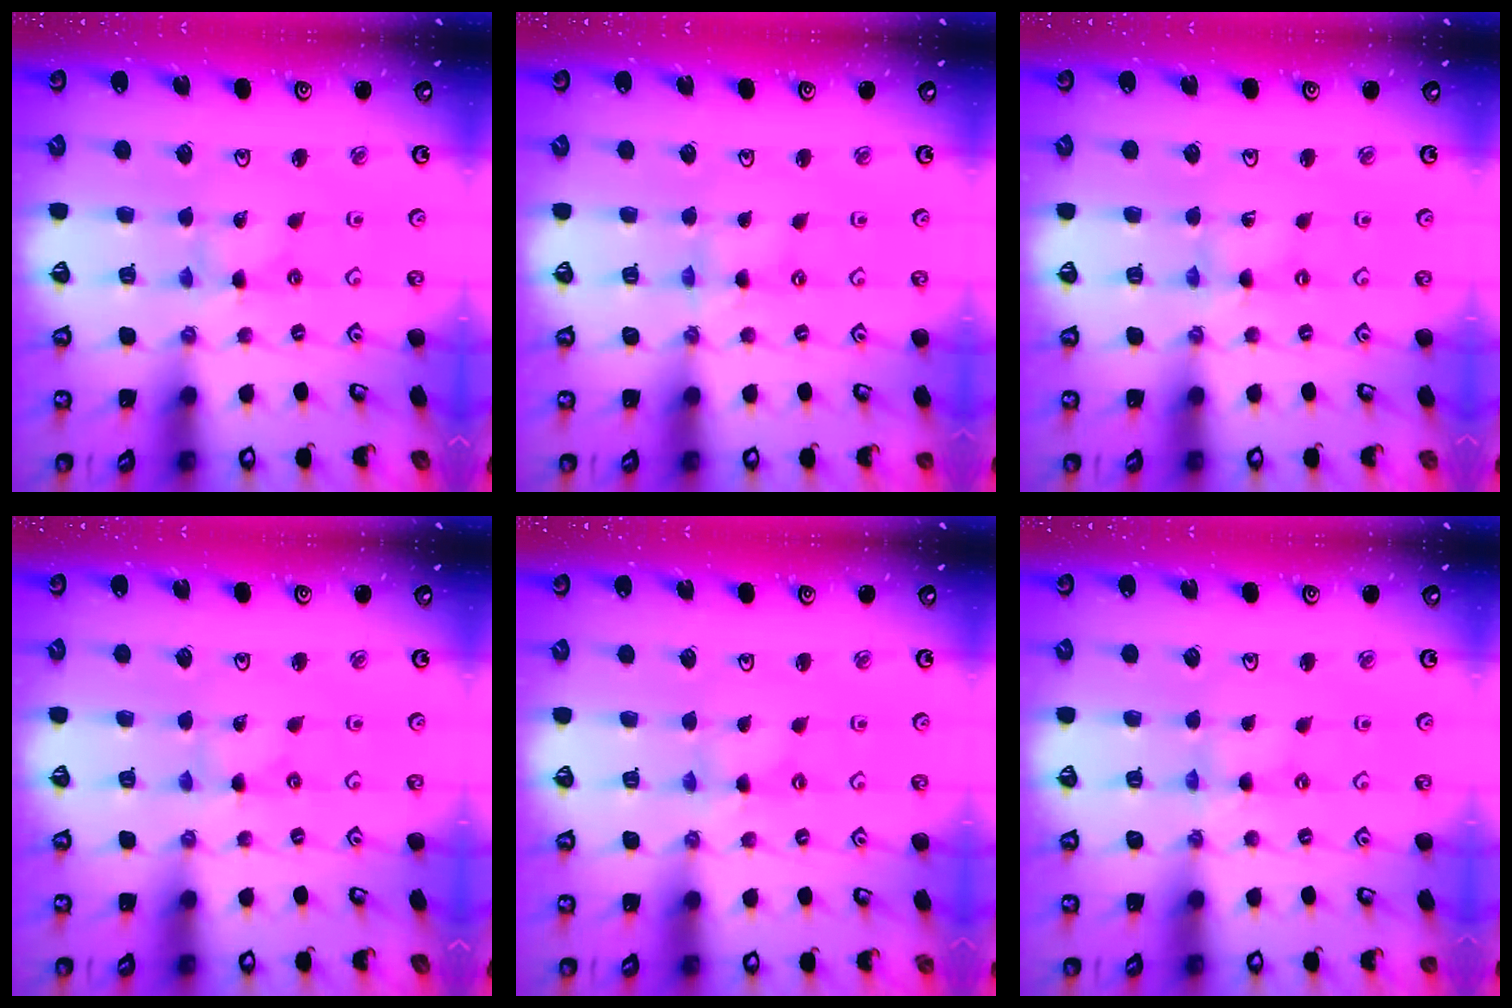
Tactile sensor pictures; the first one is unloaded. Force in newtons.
{"total": 0.7, "press": 0.6, "slide": 0.2}
{"total": 0.7, "press": 0.7, "slide": 0.2}
{"total": 0.0}
{"total": 0.7, "press": 0.6, "slide": 0.2}
{"total": 0.0}